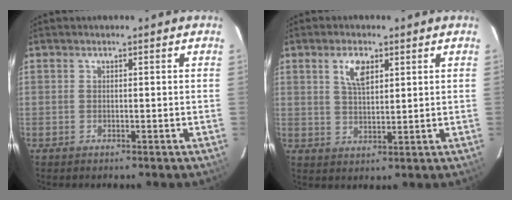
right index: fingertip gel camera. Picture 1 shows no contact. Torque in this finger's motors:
{"motor_torque": [0.09, 0.03, 0.13, 0.05]}